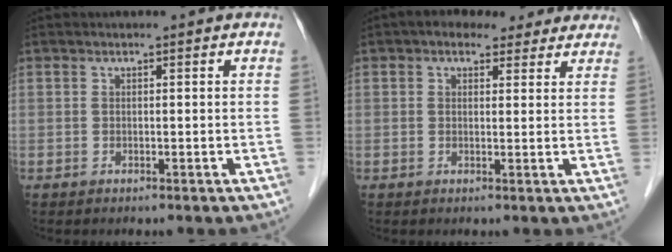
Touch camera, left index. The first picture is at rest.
{"total": 7.7, "force": [6.0, 3.9, 2.9], "torque": [-0.023, 0.024, 0.072]}